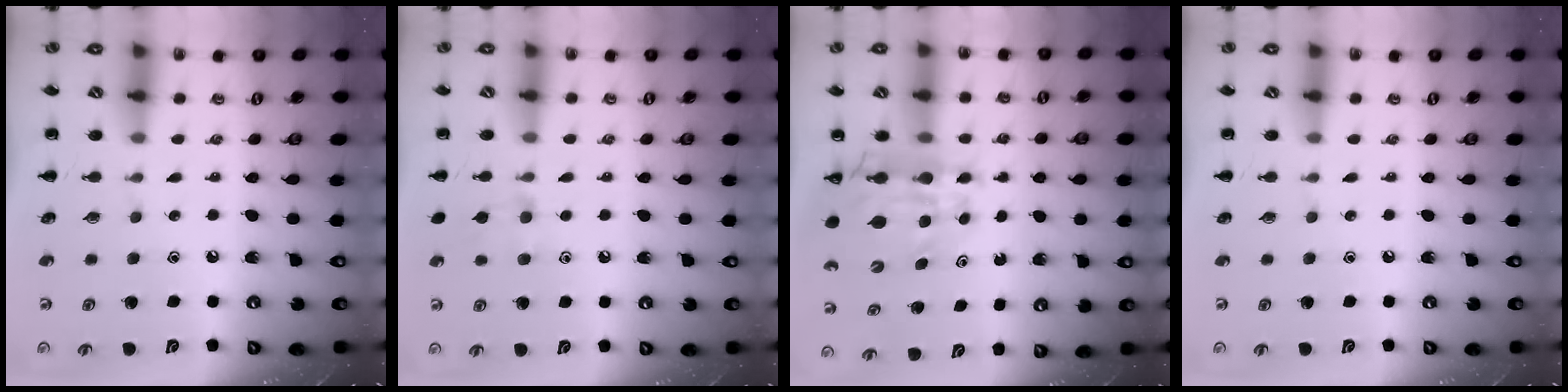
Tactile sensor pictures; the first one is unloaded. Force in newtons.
{"total": 7.3, "press": 7.0, "slide": 2.3}
{"total": 12.1, "press": 11.7, "slide": 3.3}
{"total": 0.0}